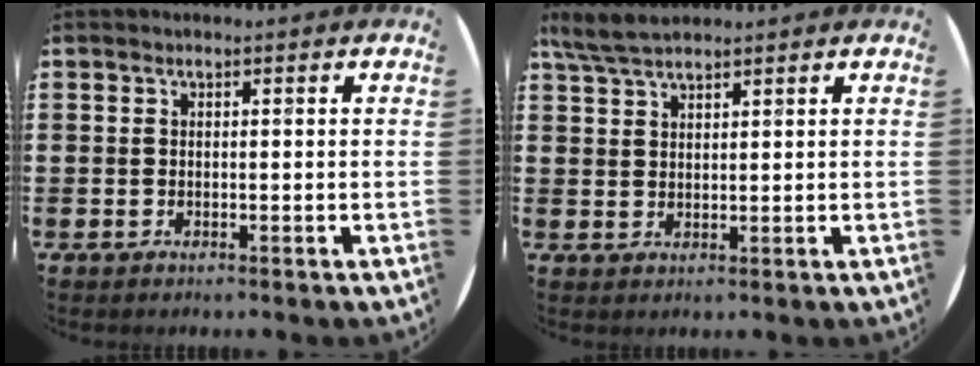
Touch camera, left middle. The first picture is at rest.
{"total": 4.1, "force": [3.6, 0.8, 1.9], "torque": [-0.043, 0.000, 0.067]}